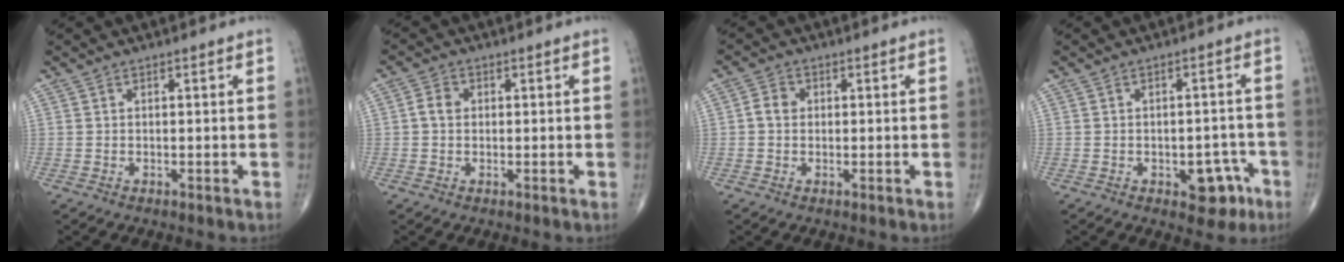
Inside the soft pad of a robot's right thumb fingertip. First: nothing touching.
{"total": 2.7, "force": [0.2, 2.1, 1.6], "torque": [-0.027, 0.006, -0.001]}
{"total": 2.8, "force": [0.1, 2.4, 1.5], "torque": [-0.022, 0.008, -0.003]}
{"total": 6.5, "force": [-2.9, 3.8, 4.4], "torque": [-0.022, 0.025, -0.029]}